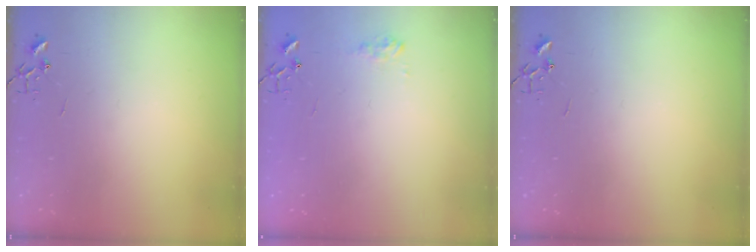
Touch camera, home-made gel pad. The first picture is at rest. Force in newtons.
{"total": 7.8, "press": 7.8, "slide": 0.7}
{"total": 0.0}